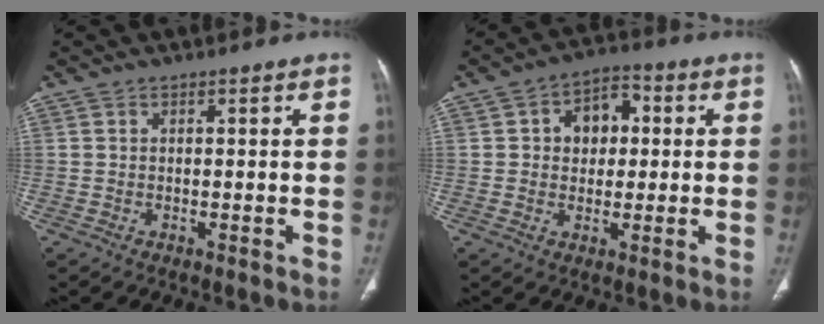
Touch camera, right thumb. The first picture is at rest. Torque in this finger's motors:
{"motor_torque": [-0.63, 0.52, -0.16, 0.26, 0.17]}